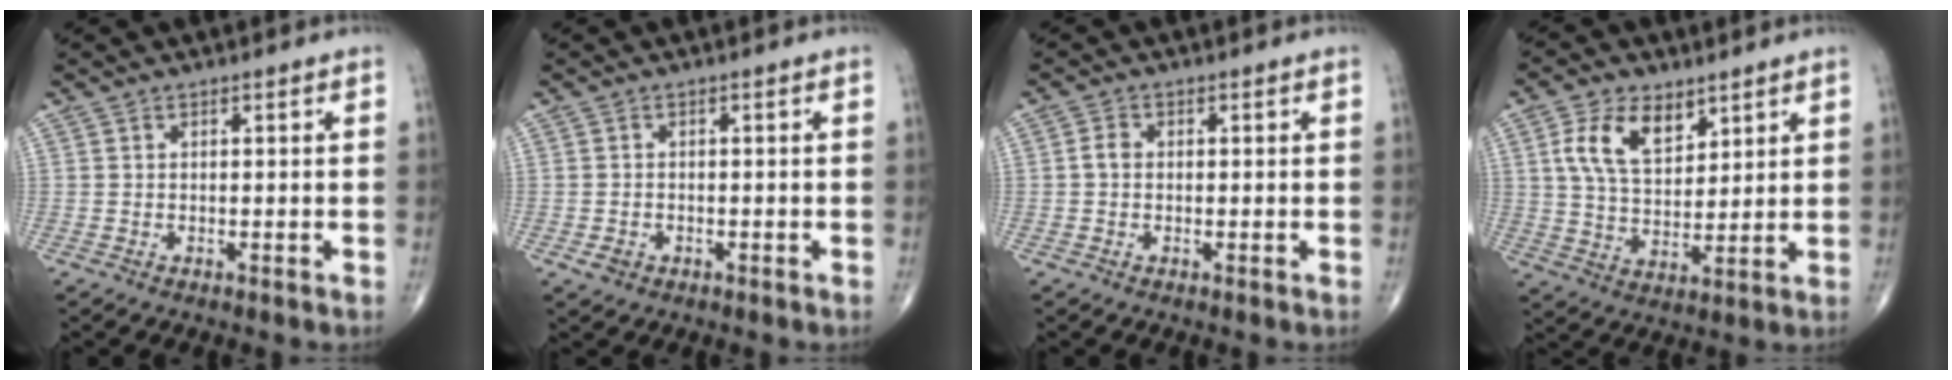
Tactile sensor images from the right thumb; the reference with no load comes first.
{"total": 1.9, "force": [-0.8, 1.5, 0.8], "torque": [-0.009, 0.006, -0.009]}
{"total": 1.8, "force": [-0.1, 1.4, 1.2], "torque": [-0.018, 0.005, -0.005]}
{"total": 10.5, "force": [4.9, 6.1, 7.1], "torque": [-0.114, -0.020, 0.096]}